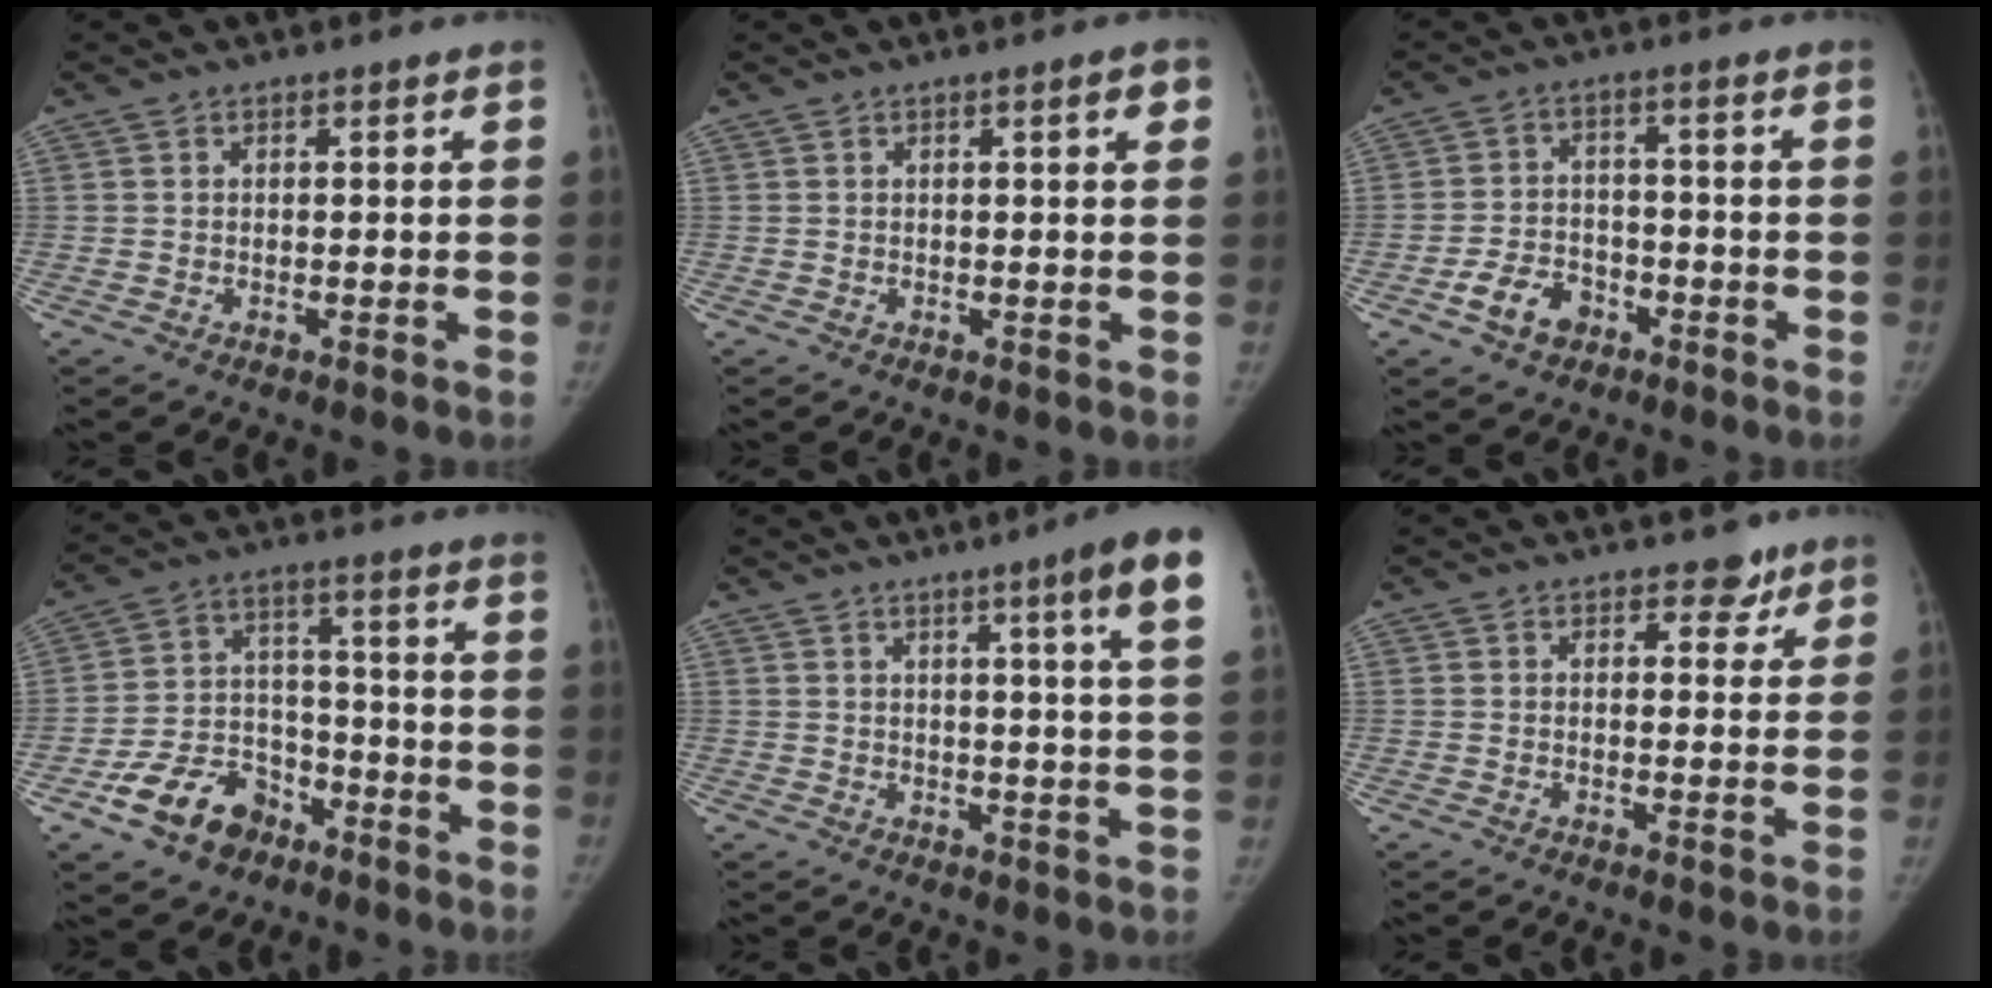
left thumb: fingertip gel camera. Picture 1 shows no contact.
{"total": 2.3, "force": [0.9, 0.4, 2.0], "torque": [-0.022, 0.001, 0.011]}
{"total": 6.8, "force": [-3.9, 4.7, 3.0], "torque": [-0.041, 0.028, -0.064]}
{"total": 12.0, "force": [-7.3, 8.1, 4.9], "torque": [-0.056, 0.056, -0.123]}
{"total": 10.0, "force": [5.6, -0.4, 8.3], "torque": [-0.102, -0.023, 0.059]}
{"total": 3.3, "force": [2.3, 2.1, 1.0], "torque": [0.016, -0.011, 0.027]}